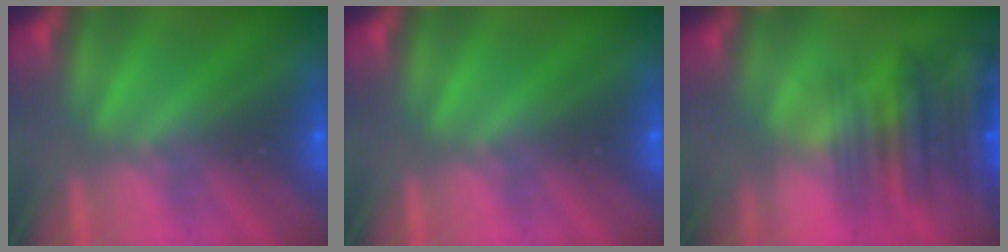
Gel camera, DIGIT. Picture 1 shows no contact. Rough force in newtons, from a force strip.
{"total": 0.0}
{"total": 6.5}